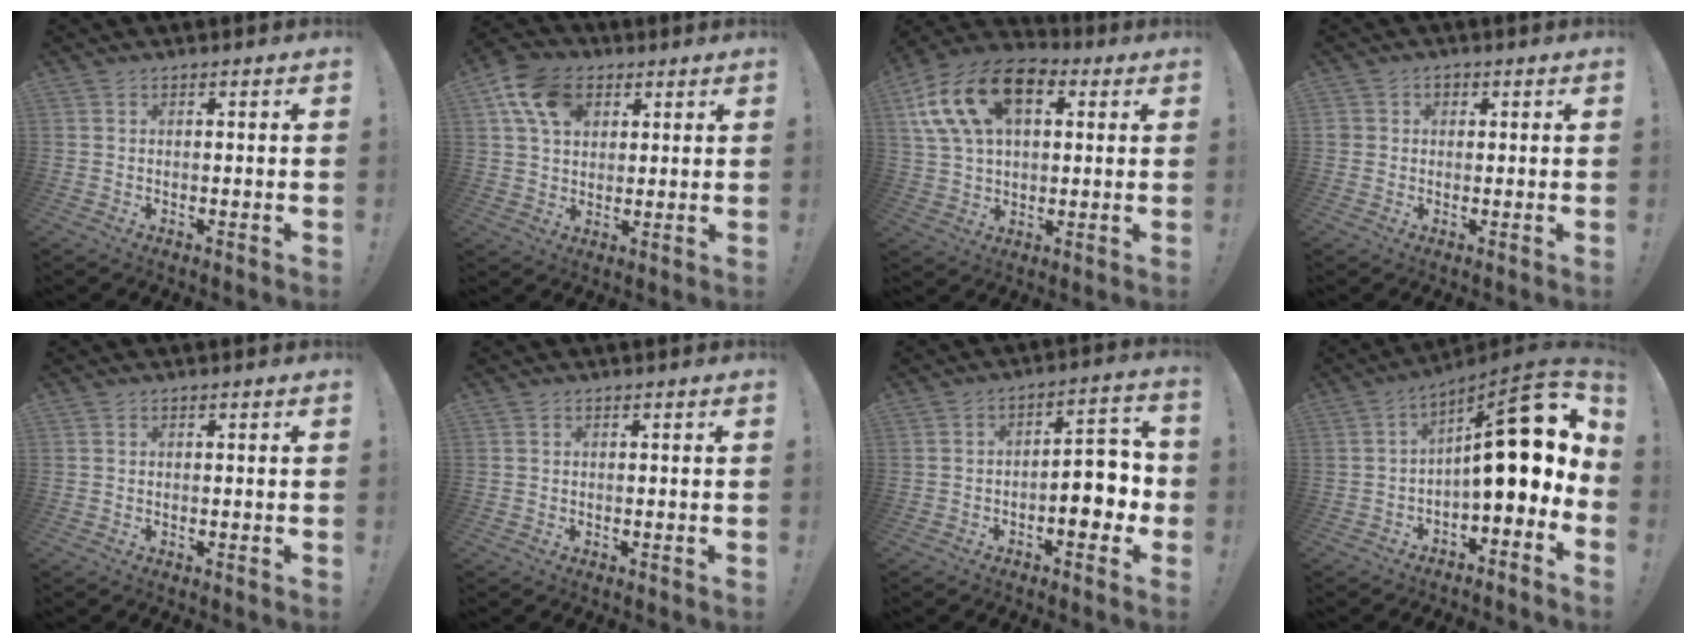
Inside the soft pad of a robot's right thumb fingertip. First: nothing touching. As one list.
[{"total": 13.0, "force": [5.4, 9.3, 7.3], "torque": [-0.121, -0.006, 0.106]}, {"total": 19.8, "force": [7.8, 12.5, 13.2], "torque": [-0.243, -0.020, 0.140]}, {"total": 2.9, "force": [0.4, 2.8, 0.8], "torque": [-0.007, 0.003, 0.006]}, {"total": 0.0}, {"total": 0.0}, {"total": 10.3, "force": [-3.1, 5.0, 8.5], "torque": [-0.110, 0.019, -0.051]}, {"total": 19.9, "force": [2.8, 6.7, 18.6], "torque": [-0.265, -0.010, 0.050]}]